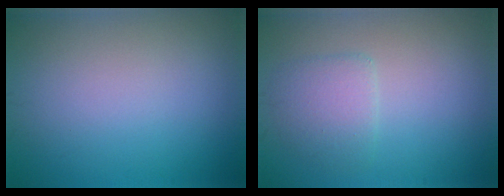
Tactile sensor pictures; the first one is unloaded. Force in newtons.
{"total": 2.5, "press": 2.5, "slide": 0.2}